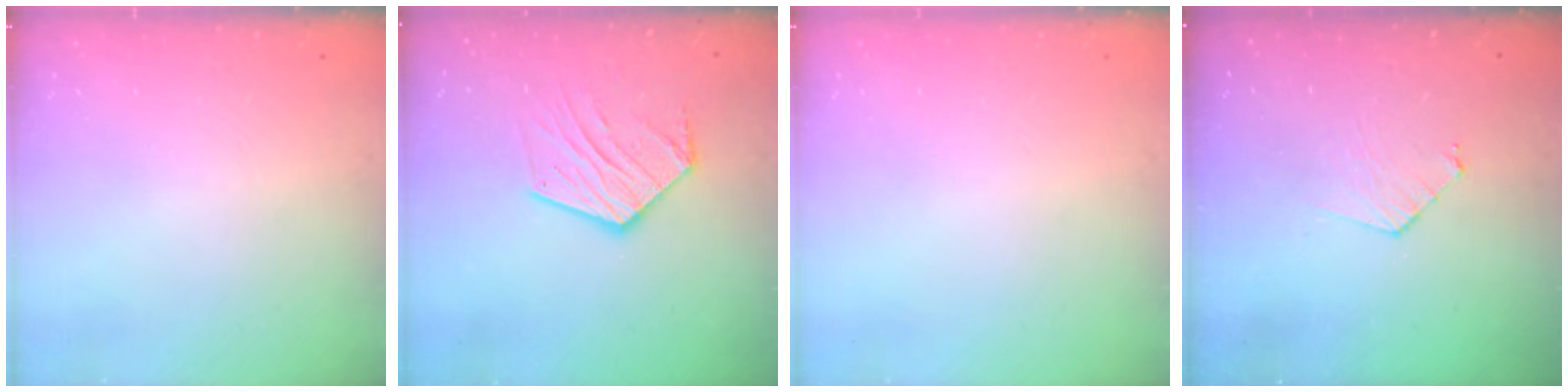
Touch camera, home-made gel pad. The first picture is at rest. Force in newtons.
{"total": 14.8, "press": 14.7, "slide": 1.1}
{"total": 0.0}
{"total": 6.9, "press": 6.9, "slide": 0.6}